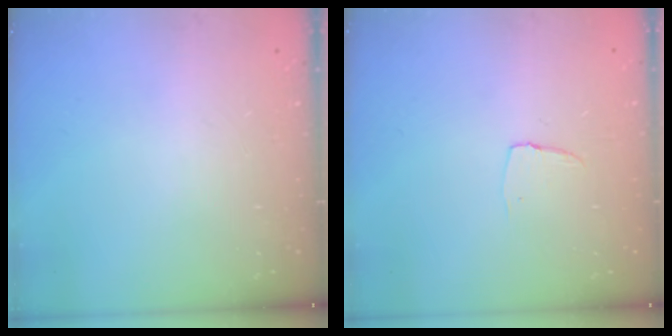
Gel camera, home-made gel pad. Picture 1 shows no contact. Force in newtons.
{"total": 3.5, "press": 3.5, "slide": 0.3}